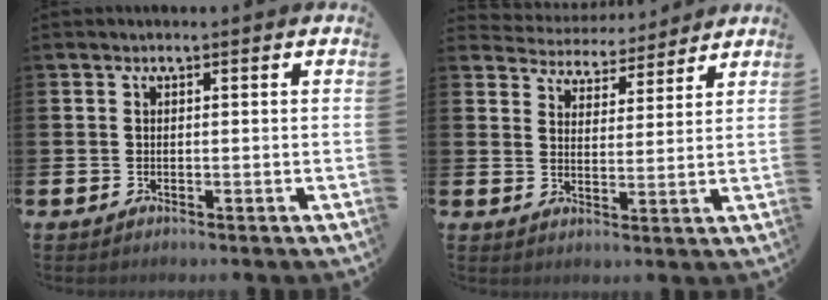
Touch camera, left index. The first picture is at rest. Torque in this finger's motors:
{"motor_torque": [0.21, -0.34, 0.04, -0.07]}